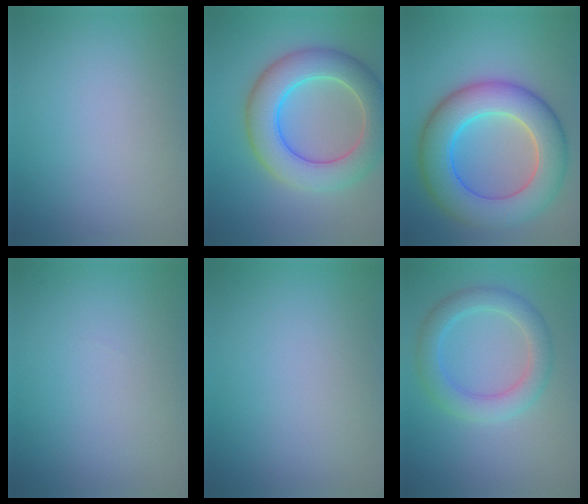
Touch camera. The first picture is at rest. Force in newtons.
{"total": 7.9, "press": 7.9, "slide": 0.3}
{"total": 10.0, "press": 9.9, "slide": 0.2}
{"total": 0.0}
{"total": 0.0}
{"total": 3.9, "press": 3.9, "slide": 0.1}